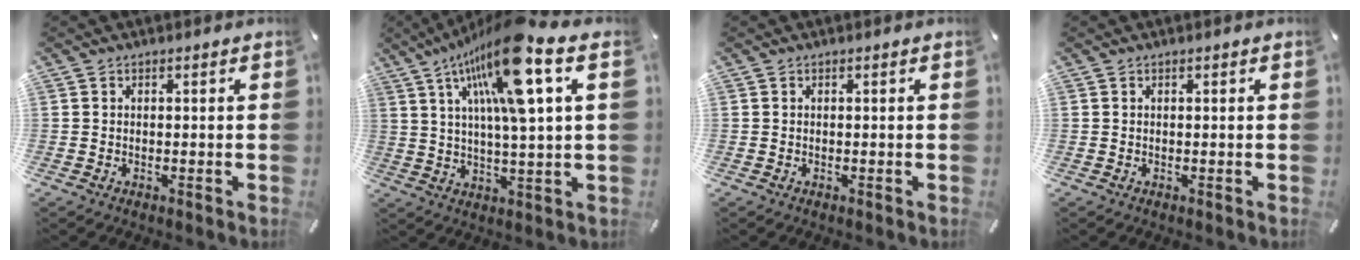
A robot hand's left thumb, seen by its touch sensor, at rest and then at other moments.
{"total": 17.6, "force": [8.4, 3.5, 15.0], "torque": [-0.284, -0.036, 0.125]}
{"total": 0.0}
{"total": 0.0}